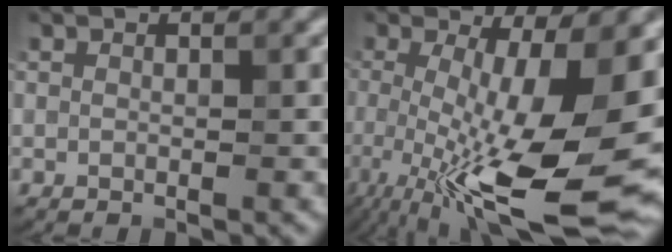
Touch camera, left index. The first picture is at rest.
{"total": 15.5, "force": [-3.3, 4.4, 14.5], "torque": [-0.232, -0.017, -0.053]}